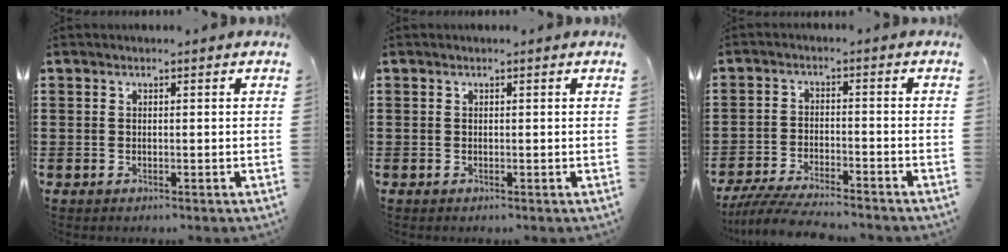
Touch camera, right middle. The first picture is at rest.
{"total": 0.0}
{"total": 5.4, "force": [-5.1, 0.3, 1.7], "torque": [-0.040, -0.007, -0.103]}